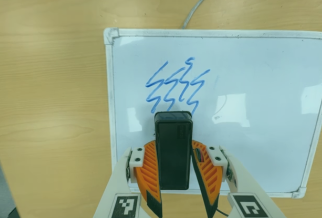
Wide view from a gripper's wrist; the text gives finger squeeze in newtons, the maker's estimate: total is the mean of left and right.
{"total": 6.0, "left": 5.0, "right": 7.1}